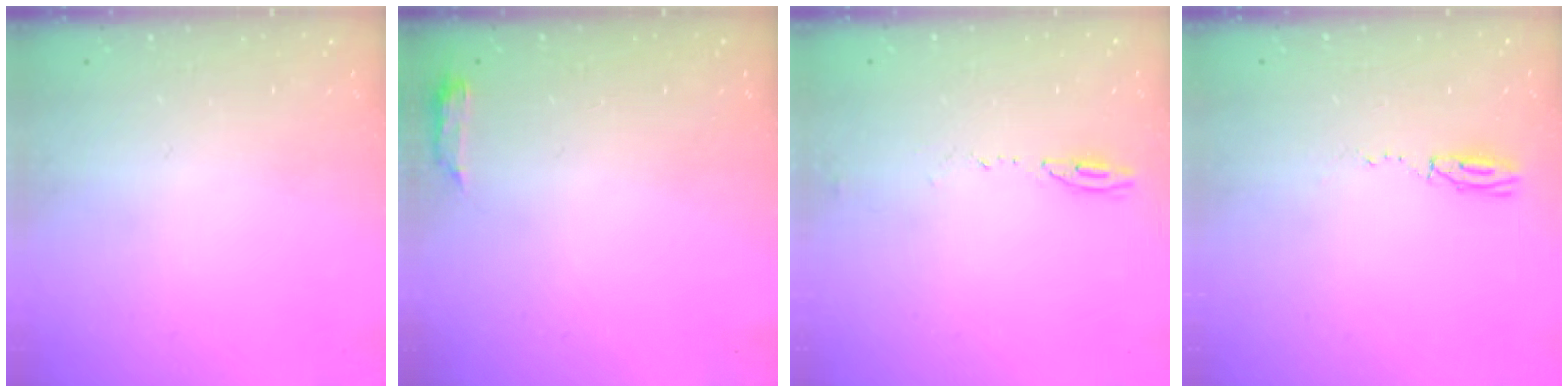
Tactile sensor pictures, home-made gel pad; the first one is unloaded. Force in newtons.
{"total": 5.1, "press": 5.0, "slide": 0.9}
{"total": 4.6, "press": 4.3, "slide": 1.6}
{"total": 17.0, "press": 5.1, "slide": 16.2}